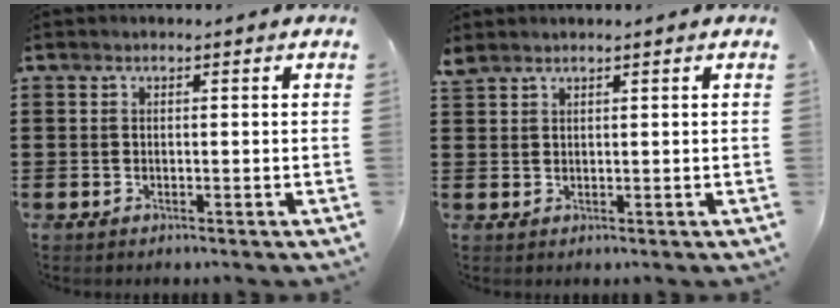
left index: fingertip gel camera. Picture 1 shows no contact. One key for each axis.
{"total": 1.4, "fx": 1.3, "fy": 0.2, "fz": 0.3, "tx": -0.008, "ty": 0.001, "tz": 0.026}